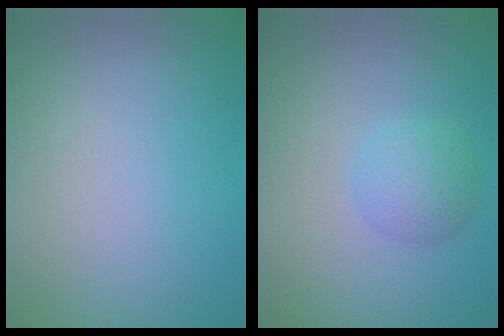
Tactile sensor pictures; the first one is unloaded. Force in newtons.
{"total": 2.7, "press": 2.7, "slide": 0.1}